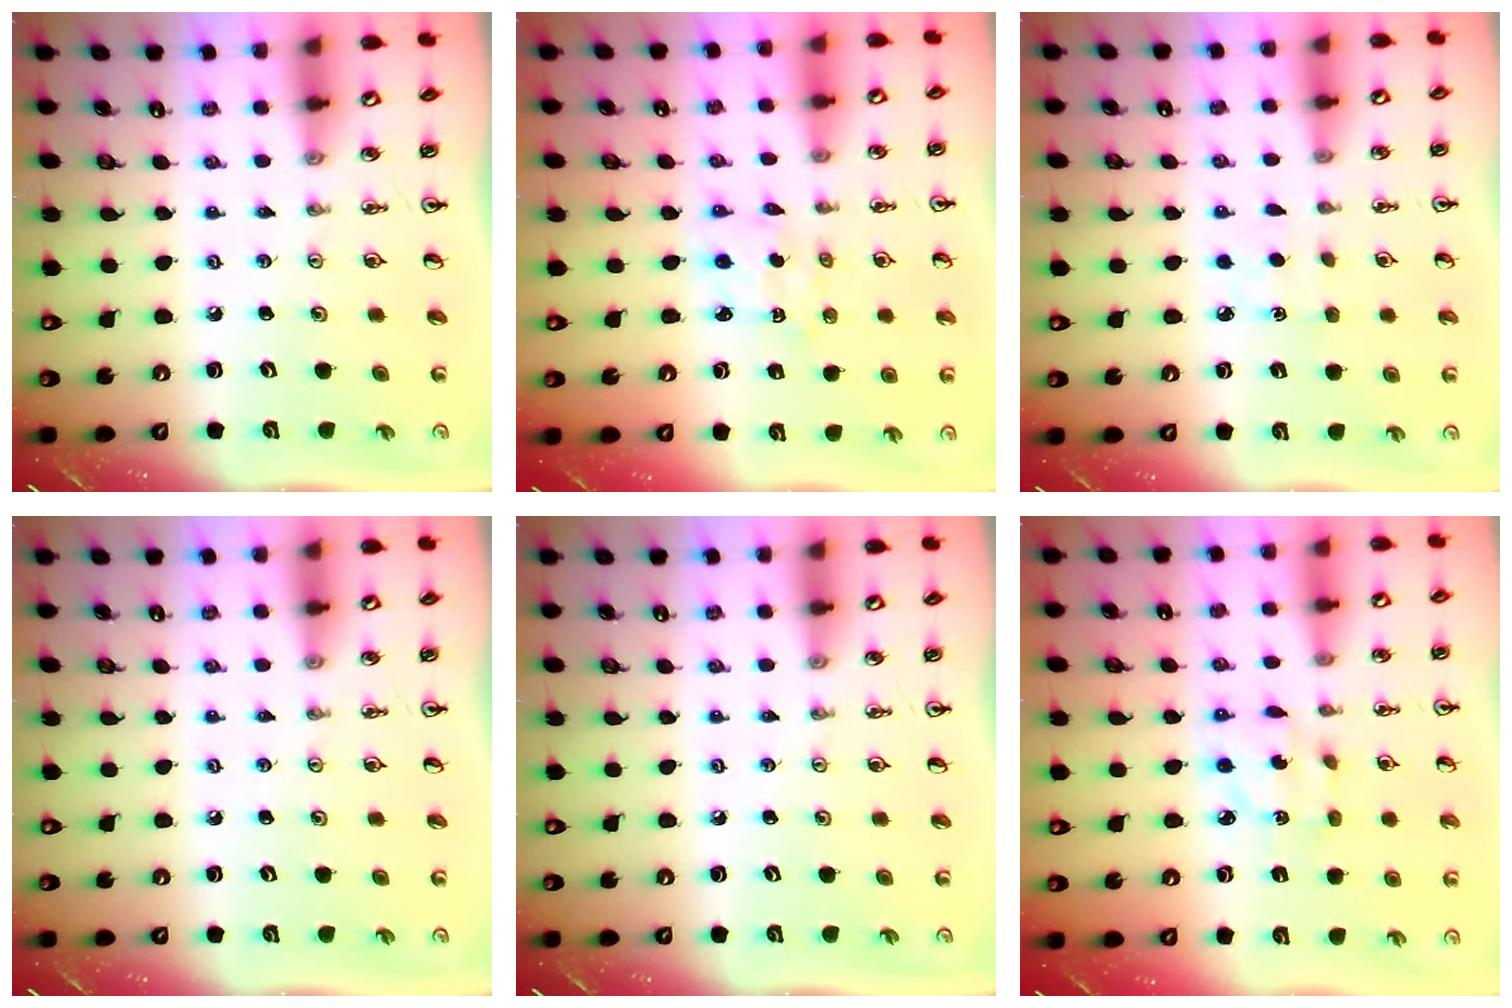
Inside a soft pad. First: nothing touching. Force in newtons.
{"total": 1.9, "press": 1.8, "slide": 0.6}
{"total": 2.4, "press": 2.4, "slide": 0.3}
{"total": 0.0}
{"total": 0.0}
{"total": 4.9, "press": 4.9, "slide": 0.2}